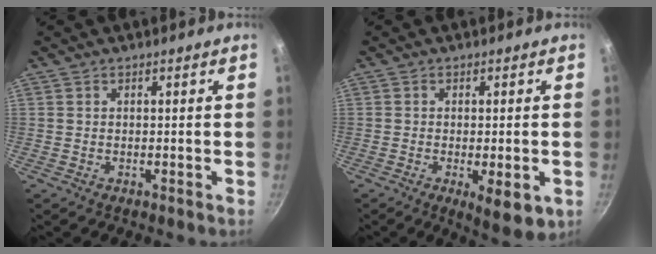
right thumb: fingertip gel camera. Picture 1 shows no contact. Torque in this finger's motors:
{"motor_torque": [-0.16, 0.29, -0.04, -0.08, 0.02]}